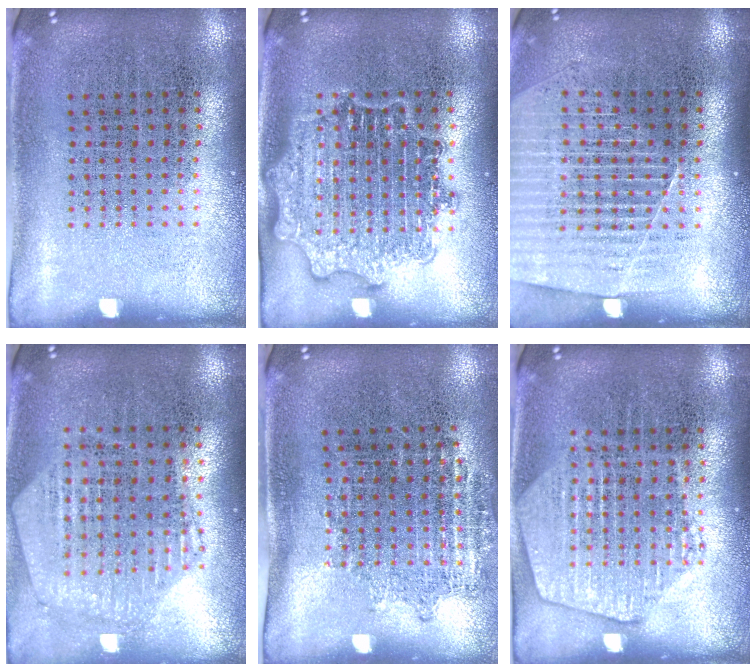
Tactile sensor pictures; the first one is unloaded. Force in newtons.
{"total": 2.4, "press": 2.4, "slide": 0.3}
{"total": 1.6, "press": 1.5, "slide": 0.4}
{"total": 1.1, "press": 1.1, "slide": 0.3}
{"total": 1.1, "press": 0.9, "slide": 0.6}
{"total": 2.4, "press": 2.4, "slide": 0.3}